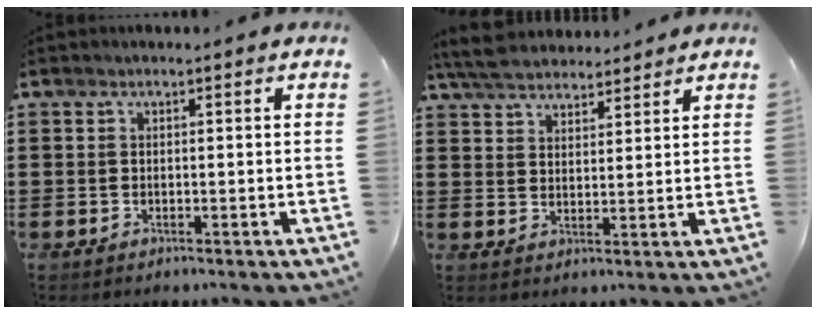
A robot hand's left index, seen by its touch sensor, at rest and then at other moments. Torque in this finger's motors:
{"motor_torque": [1.07, -1.07, 0.56, 0.17]}